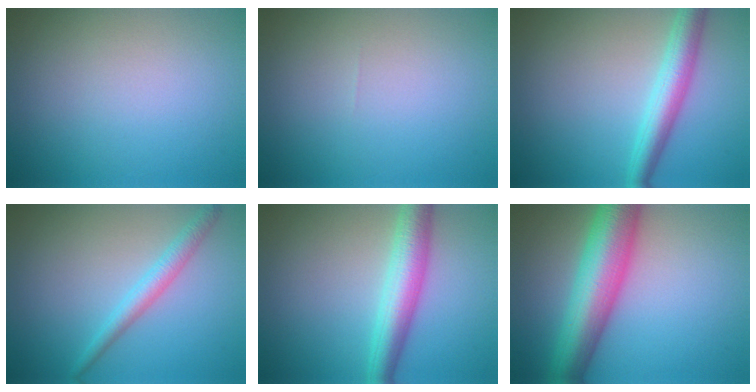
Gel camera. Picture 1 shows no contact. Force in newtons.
{"total": 0.0}
{"total": 4.1, "press": 4.1, "slide": 0.0}
{"total": 2.2, "press": 2.2, "slide": 0.1}
{"total": 4.9, "press": 4.9, "slide": 0.0}
{"total": 9.2, "press": 9.1, "slide": 0.2}